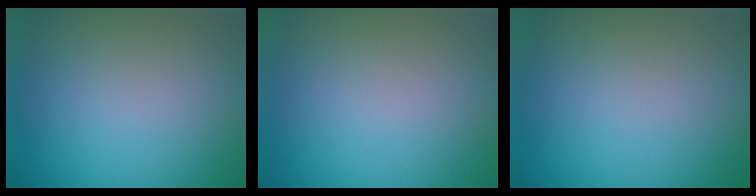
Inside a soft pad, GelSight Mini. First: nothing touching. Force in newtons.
{"total": 0.0}
{"total": 0.0}